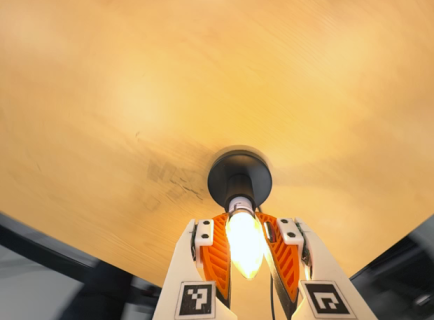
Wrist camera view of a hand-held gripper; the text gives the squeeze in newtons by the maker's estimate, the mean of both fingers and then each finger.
{"total": 24.9, "left": 28.4, "right": 21.4}